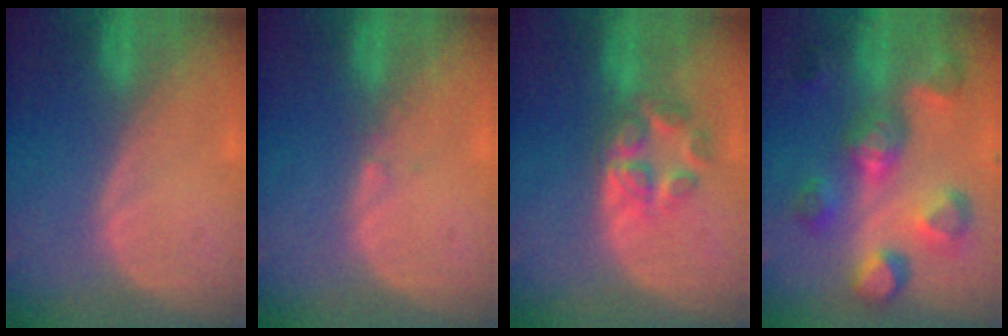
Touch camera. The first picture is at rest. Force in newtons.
{"total": 0.6, "press": 0.5, "slide": 0.4}
{"total": 6.4, "press": 5.6, "slide": 3.1}
{"total": 10.5, "press": 9.8, "slide": 3.8}